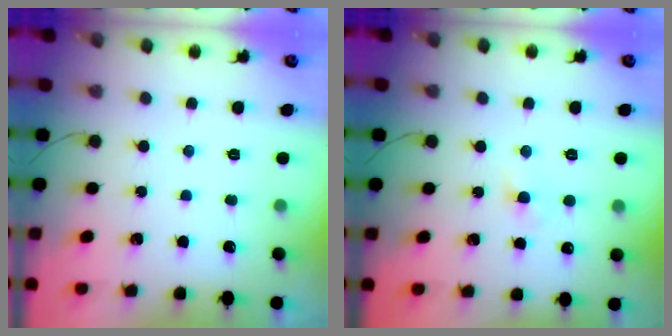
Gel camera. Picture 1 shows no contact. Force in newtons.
{"total": 2.3, "press": 2.1, "slide": 0.9}